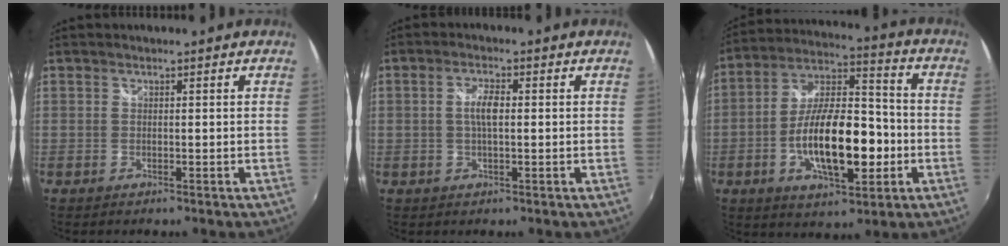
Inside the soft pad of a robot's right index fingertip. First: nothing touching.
{"total": 3.5, "force": [0.2, 1.2, 3.3], "torque": [-0.065, 0.004, 0.004]}
{"total": 18.1, "force": [-4.5, 7.2, 16.0], "torque": [-0.289, 0.013, -0.073]}